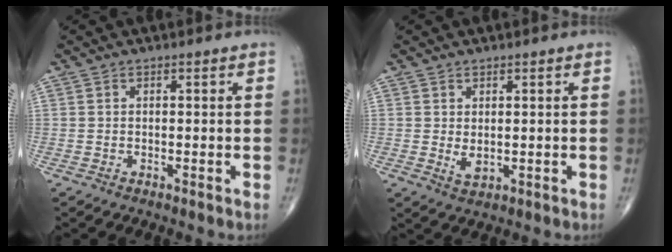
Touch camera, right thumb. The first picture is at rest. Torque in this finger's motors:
{"motor_torque": [-0.34, 0.52, 0.29, 0.34, 0.00]}